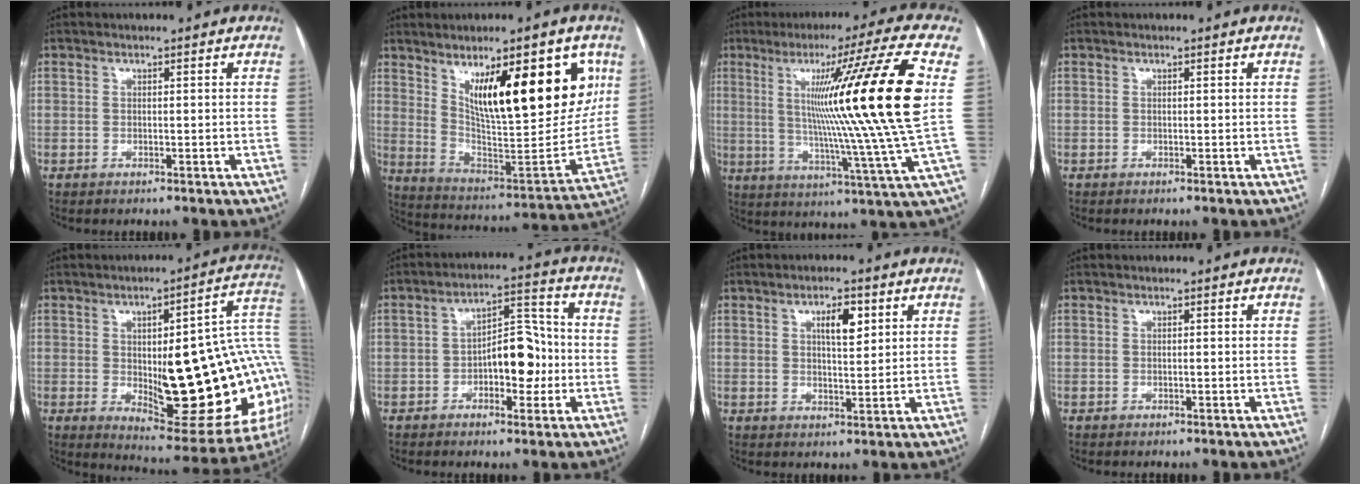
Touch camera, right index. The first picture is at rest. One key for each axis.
{"total": 22.4, "fx": 9.5, "fy": 5.5, "fz": 19.5, "tx": -0.287, "ty": -0.009, "tz": 0.161}
{"total": 22.2, "fx": 4.4, "fy": -3.2, "fz": 21.5, "tx": -0.321, "ty": -0.013, "tz": 0.049}
{"total": 0.0}
{"total": 28.3, "fx": -0.8, "fy": 7.2, "fz": 27.3, "tx": -0.280, "ty": 0.017, "tz": 0.005}
{"total": 8.7, "fx": -1.7, "fy": 4.0, "fz": 7.5, "tx": -0.113, "ty": 0.026, "tz": -0.024}
{"total": 4.7, "fx": 2.0, "fy": 1.4, "fz": 4.0, "tx": -0.064, "ty": 0.004, "tz": 0.034}
{"total": 0.0}